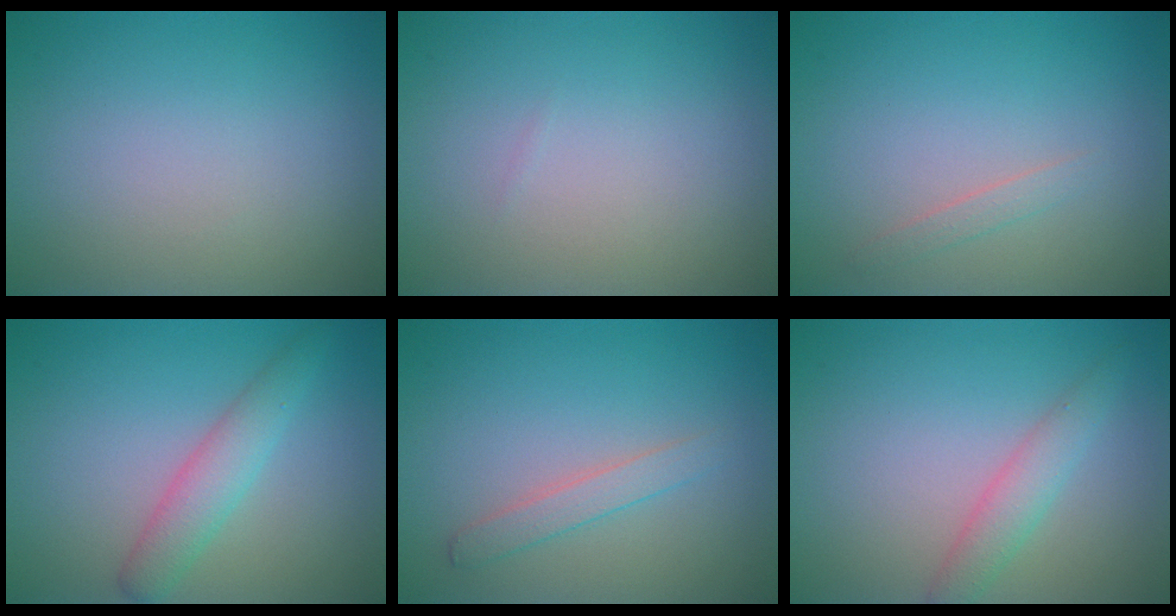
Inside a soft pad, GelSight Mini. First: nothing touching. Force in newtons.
{"total": 0.0}
{"total": 0.9, "press": 0.9, "slide": 0.0}
{"total": 2.9, "press": 2.9, "slide": 0.1}
{"total": 1.7, "press": 1.7, "slide": 0.1}
{"total": 2.3, "press": 2.3, "slide": 0.1}